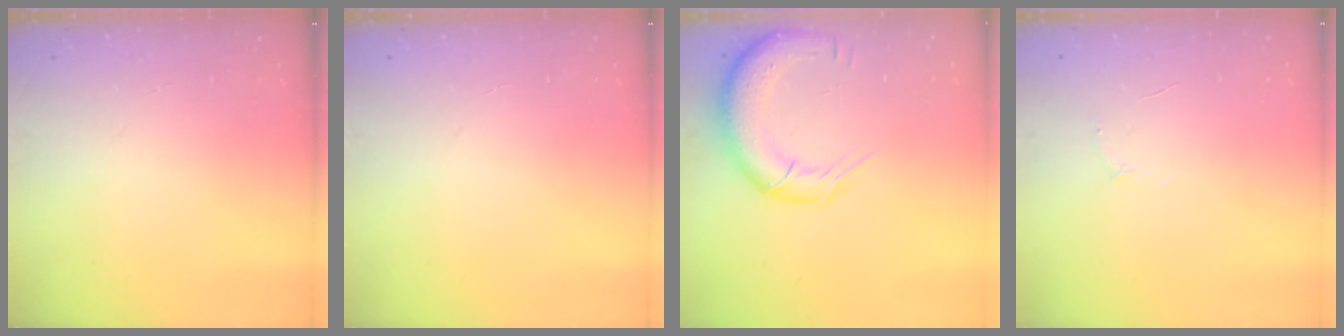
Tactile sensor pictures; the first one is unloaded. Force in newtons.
{"total": 0.0}
{"total": 14.0, "press": 13.6, "slide": 3.1}
{"total": 3.8, "press": 3.6, "slide": 1.1}